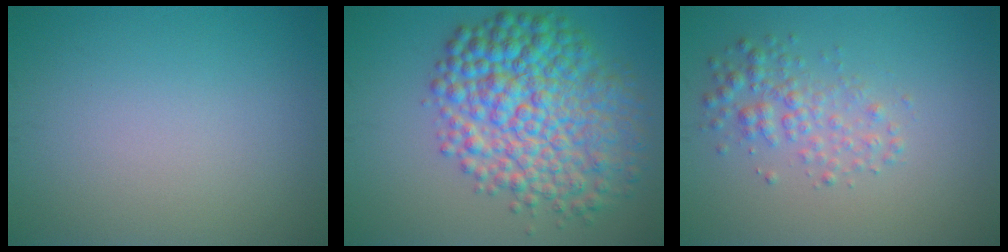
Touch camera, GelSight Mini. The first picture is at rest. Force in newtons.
{"total": 9.7, "press": 9.7, "slide": 0.2}
{"total": 2.6, "press": 2.6, "slide": 0.0}